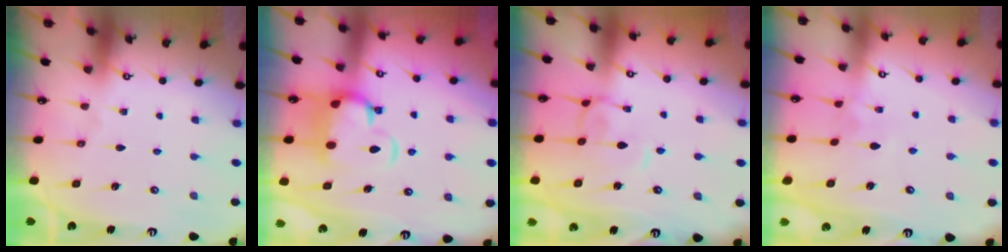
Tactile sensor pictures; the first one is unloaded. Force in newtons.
{"total": 3.7, "press": 3.5, "slide": 1.4}
{"total": 1.4, "press": 1.2, "slide": 0.6}
{"total": 4.1, "press": 4.1, "slide": 0.1}